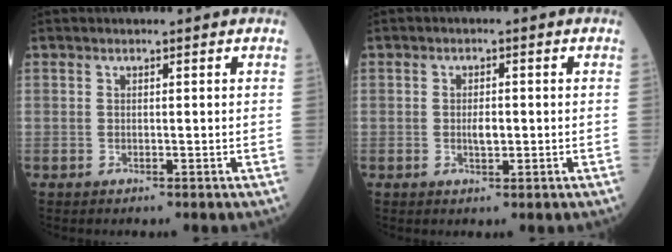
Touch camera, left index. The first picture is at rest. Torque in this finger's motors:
{"motor_torque": [0.27, 0.00, 0.07, 0.03]}